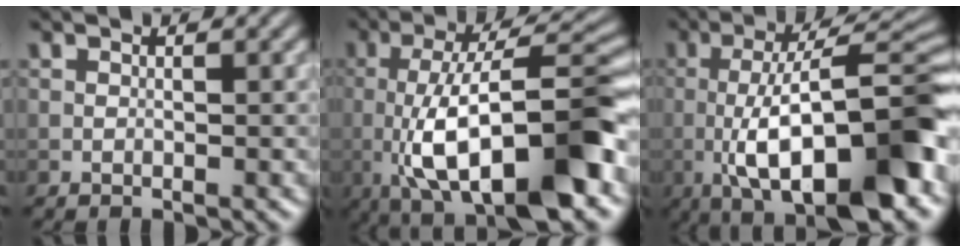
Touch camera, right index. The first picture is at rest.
{"total": 11.9, "force": [-2.9, 3.8, 10.9], "torque": [-0.167, -0.001, -0.050]}
{"total": 13.4, "force": [-3.5, 4.0, 12.3], "torque": [-0.179, 0.009, -0.054]}